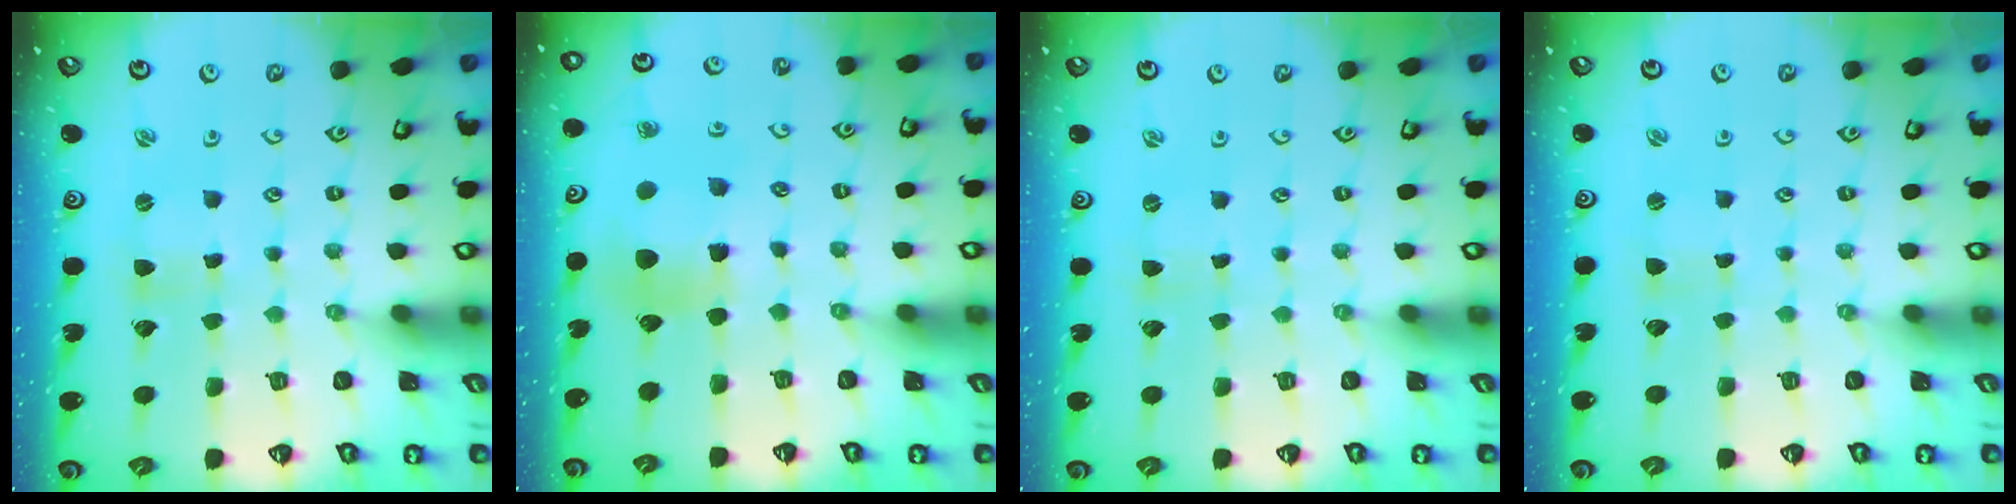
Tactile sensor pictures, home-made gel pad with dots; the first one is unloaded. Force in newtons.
{"total": 10.2, "press": 10.2, "slide": 1.2}
{"total": 0.0}
{"total": 1.0, "press": 1.0, "slide": 0.1}